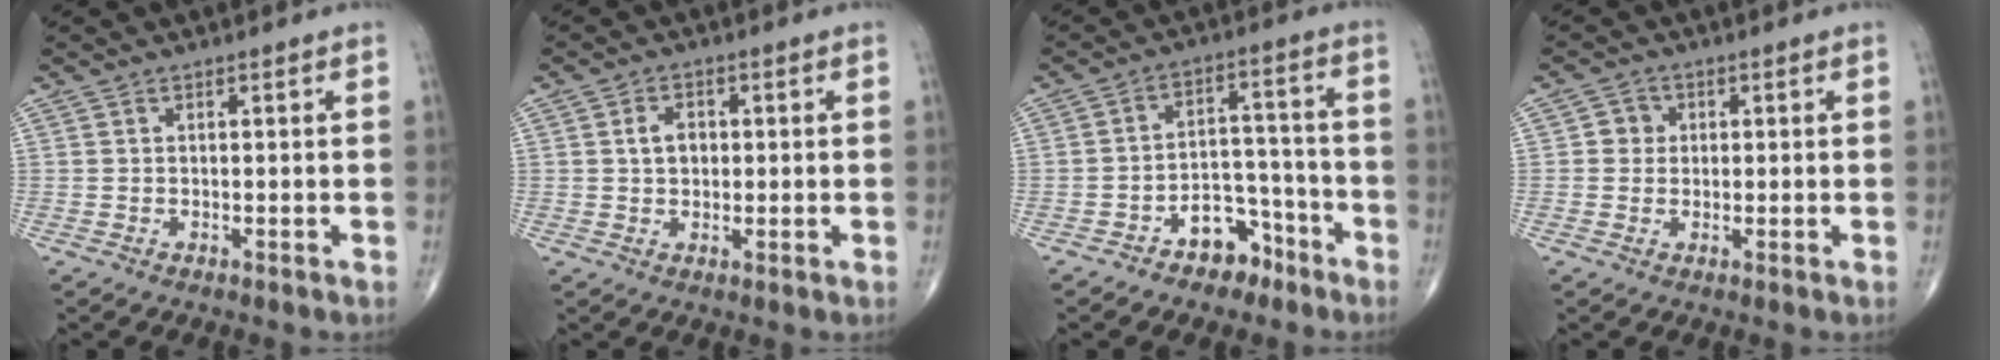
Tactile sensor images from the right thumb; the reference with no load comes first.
{"total": 3.8, "force": [0.5, 2.8, 2.6], "torque": [-0.032, 0.005, 0.005]}
{"total": 8.1, "force": [-5.2, 5.0, 3.5], "torque": [-0.020, 0.064, -0.082]}
{"total": 2.9, "force": [0.3, 2.7, 0.8], "torque": [0.007, 0.005, 0.000]}